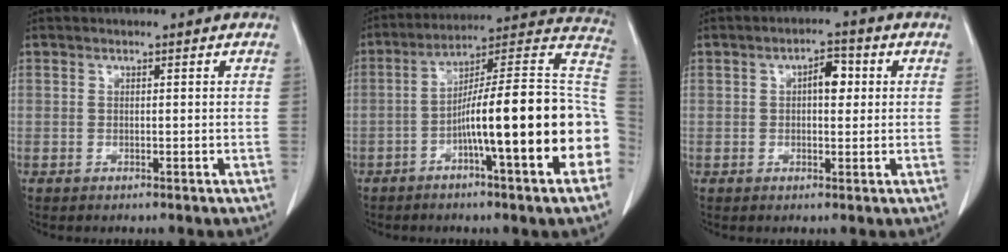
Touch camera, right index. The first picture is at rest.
{"total": 22.1, "force": [-5.4, 1.3, 21.3], "torque": [-0.223, 0.035, -0.077]}
{"total": 3.9, "force": [0.7, 1.7, 3.4], "torque": [-0.052, 0.012, 0.010]}